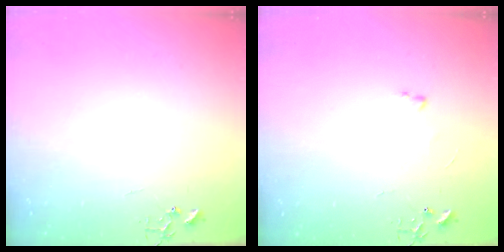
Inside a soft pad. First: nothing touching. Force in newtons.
{"total": 2.4, "press": 2.3, "slide": 0.4}